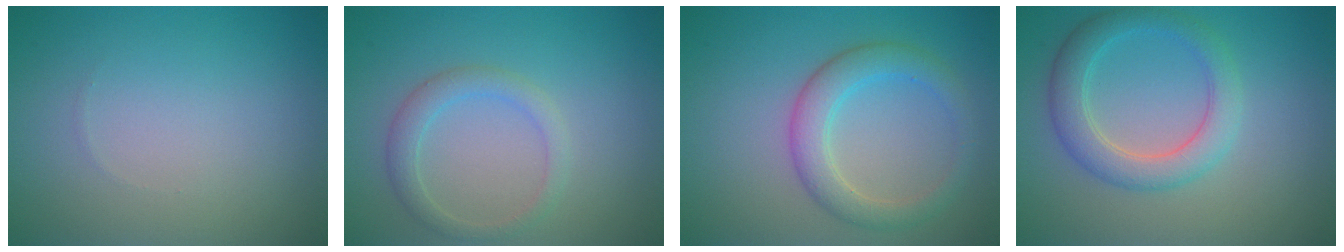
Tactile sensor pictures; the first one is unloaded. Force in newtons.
{"total": 2.2, "press": 2.1, "slide": 0.1}
{"total": 3.7, "press": 3.7, "slide": 0.1}
{"total": 3.9, "press": 3.9, "slide": 0.3}